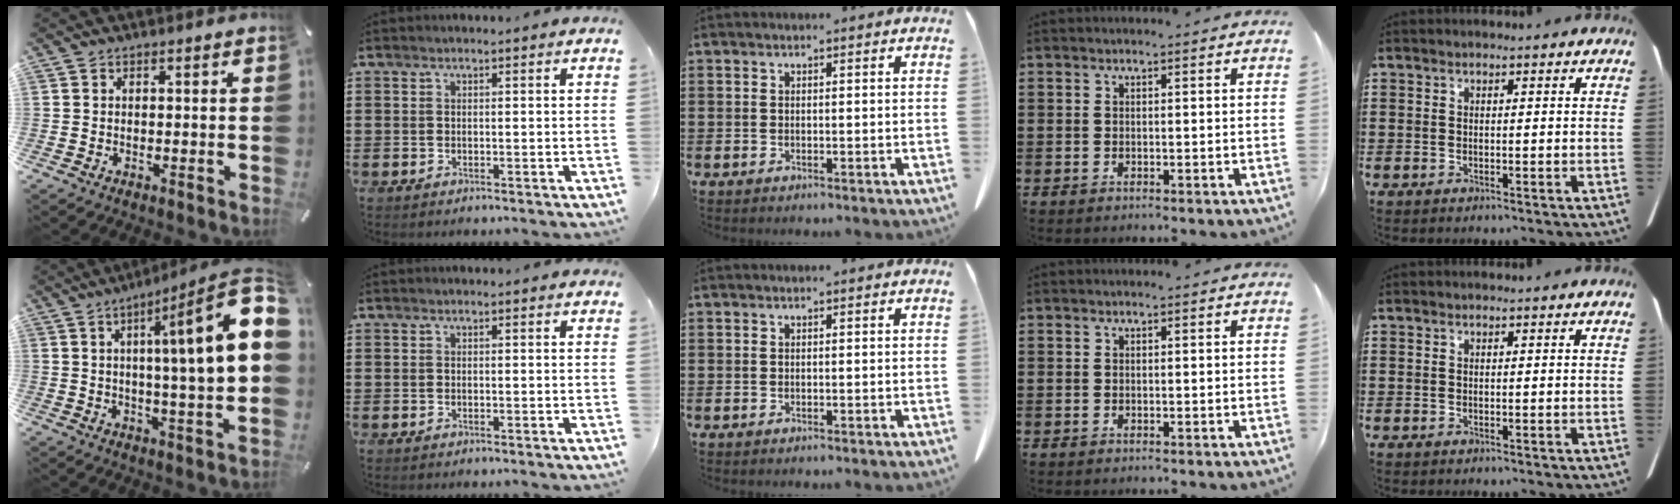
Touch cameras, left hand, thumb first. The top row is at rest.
{"thumb": {"total": 17.9, "force": [4.9, 1.4, 17.2], "torque": [-0.258, -0.036, 0.053]}}